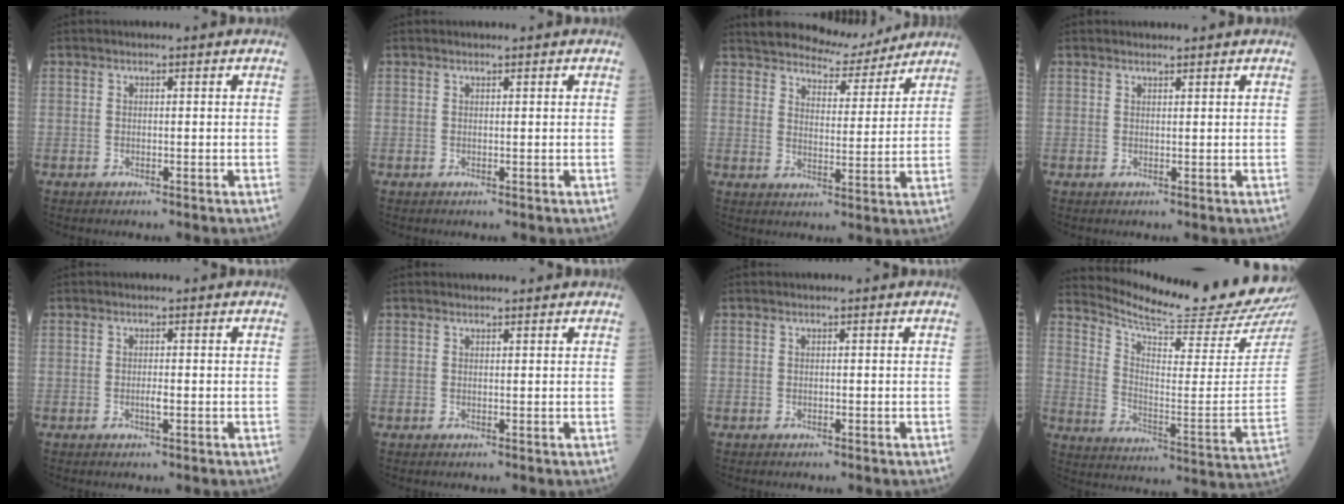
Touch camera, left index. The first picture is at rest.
{"total": 0.5, "force": [0.5, -0.1, 0.2], "torque": [-0.009, 0.001, 0.010]}
{"total": 9.8, "force": [9.3, 2.3, 2.1], "torque": [-0.034, 0.002, 0.134]}
{"total": 1.1, "force": [1.1, 0.0, 0.1], "torque": [-0.010, 0.003, 0.021]}
{"total": 0.9, "force": [-0.1, 0.1, 0.9], "torque": [-0.019, -0.002, -0.002]}
{"total": 2.3, "force": [2.2, 0.2, 0.3], "torque": [-0.011, 0.010, 0.029]}
{"total": 0.0}
{"total": 20.7, "force": [20.0, -1.3, 5.2], "torque": [-0.109, -0.120, 0.275]}